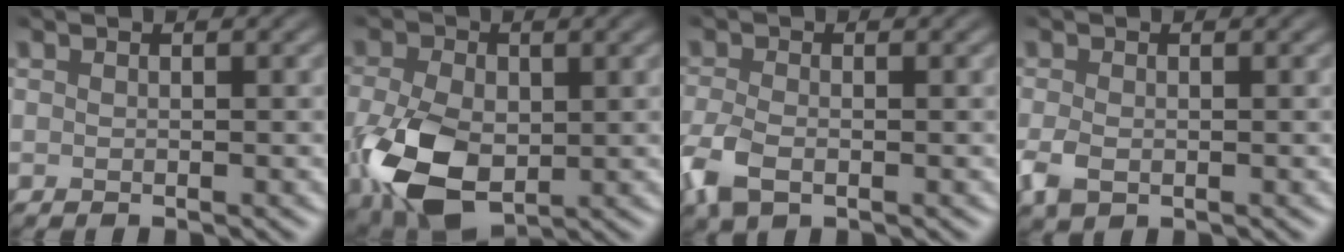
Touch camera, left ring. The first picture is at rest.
{"total": 8.0, "force": [-1.3, 5.3, 5.8], "torque": [-0.147, -0.021, -0.017]}
{"total": 3.4, "force": [-1.4, 1.7, 2.5], "torque": [-0.068, -0.007, -0.034]}
{"total": 2.2, "force": [-0.6, 1.4, 1.7], "torque": [-0.042, -0.009, -0.012]}